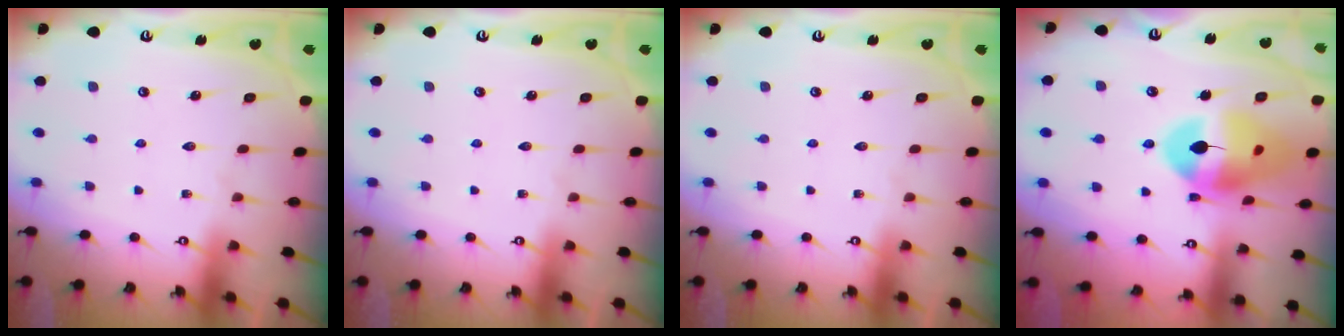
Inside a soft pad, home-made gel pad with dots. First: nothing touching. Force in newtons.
{"total": 0.0}
{"total": 0.0}
{"total": 16.9, "press": 16.8, "slide": 2.0}